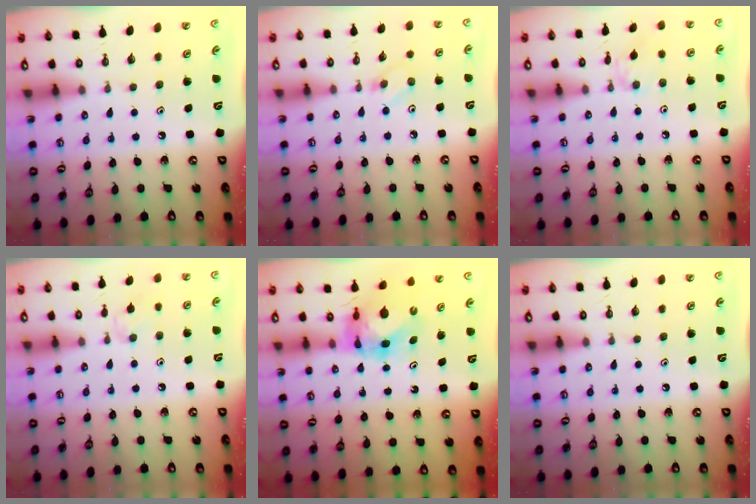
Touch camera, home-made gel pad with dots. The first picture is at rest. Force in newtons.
{"total": 4.3, "press": 4.3, "slide": 0.6}
{"total": 4.8, "press": 4.8, "slide": 0.7}
{"total": 5.3, "press": 5.2, "slide": 0.7}
{"total": 7.2, "press": 7.2, "slide": 0.7}
{"total": 0.0}